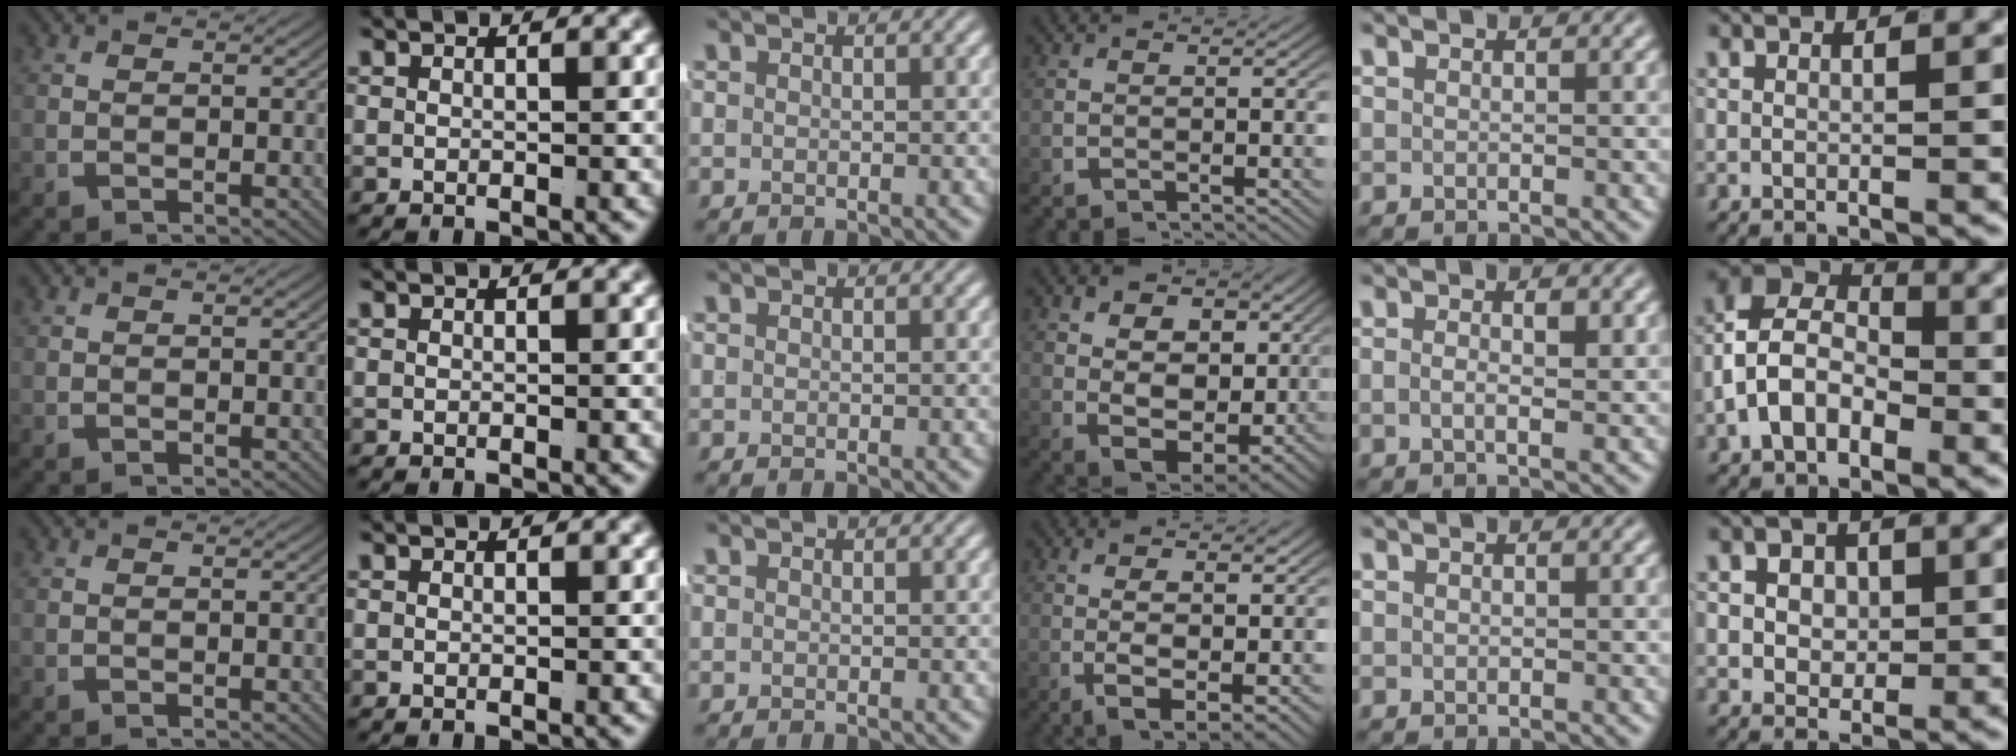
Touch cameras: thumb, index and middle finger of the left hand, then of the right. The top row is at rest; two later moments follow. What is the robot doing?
{"motion": "lift_and_place", "object": "shorts"}